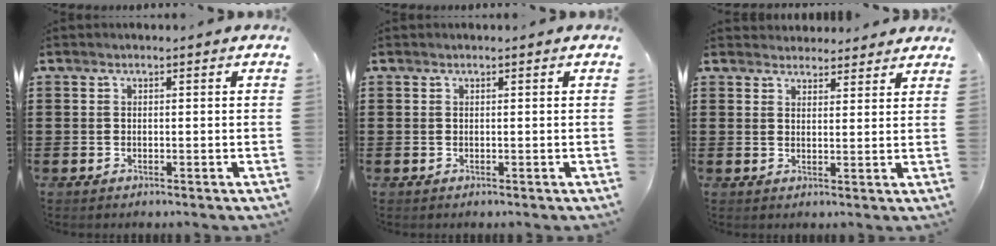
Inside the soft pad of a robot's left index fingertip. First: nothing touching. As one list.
[{"total": 0.0}, {"total": 2.7, "force": [2.7, 0.5, -0.2], "torque": [-0.005, -0.007, 0.051]}]